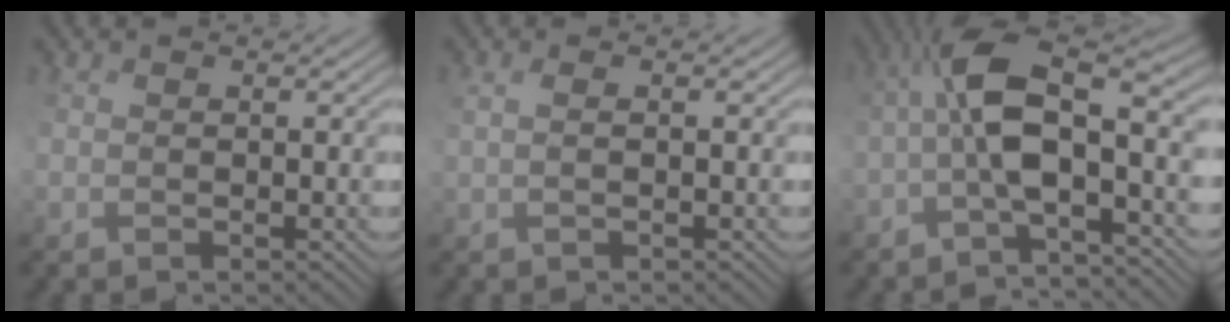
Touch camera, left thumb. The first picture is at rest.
{"total": 1.3, "force": [0.5, -1.2, -0.1], "torque": [0.012, 0.008, 0.013]}
{"total": 7.8, "force": [-1.5, 1.3, 7.6], "torque": [-0.126, 0.025, -0.039]}